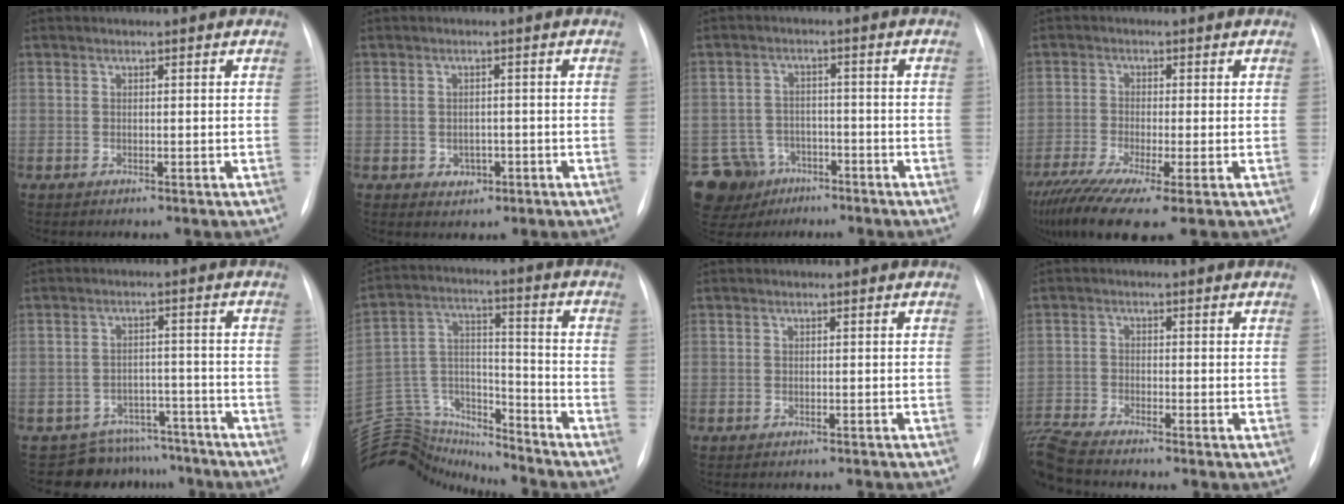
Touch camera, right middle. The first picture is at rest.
{"total": 2.4, "force": [-0.9, 2.0, 0.9], "torque": [-0.008, 0.005, -0.004]}
{"total": 8.9, "force": [-5.5, 6.9, 1.2], "torque": [-0.031, 0.013, -0.083]}
{"total": 11.3, "force": [-7.0, 1.9, 8.6], "torque": [-0.169, -0.024, -0.121]}
{"total": 8.6, "force": [-7.5, 4.0, -1.0], "torque": [0.031, 0.034, -0.100]}
{"total": 20.2, "force": [-19.2, 4.6, 3.9], "torque": [-0.108, 0.044, -0.316]}
{"total": 1.4, "force": [-1.4, 0.1, 0.0], "torque": [0.001, -0.005, -0.015]}
{"total": 6.3, "force": [-6.0, -1.3, 1.6], "torque": [-0.042, -0.014, -0.117]}